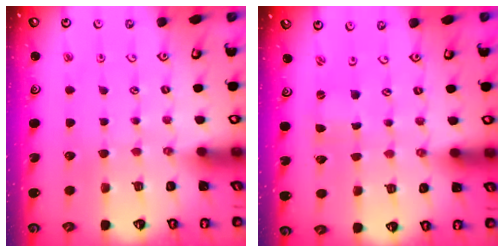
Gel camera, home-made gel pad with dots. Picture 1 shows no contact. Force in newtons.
{"total": 0.0}